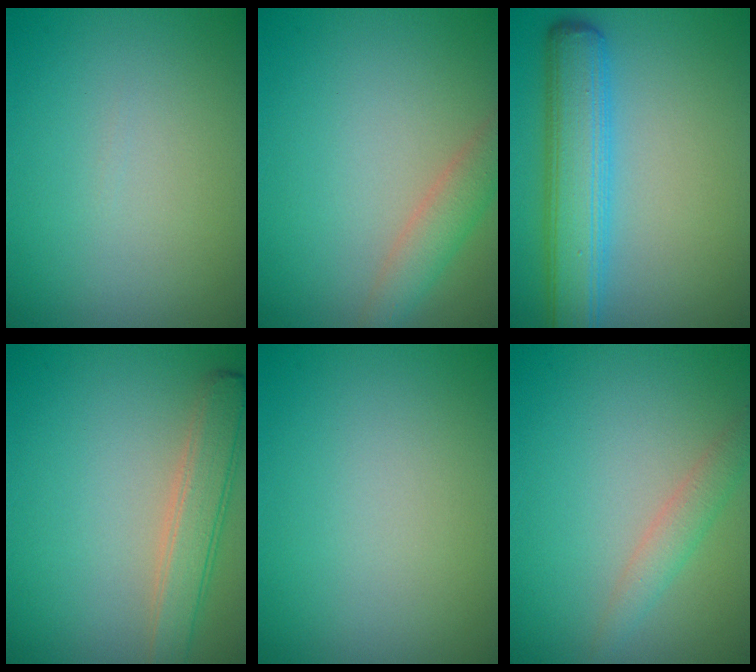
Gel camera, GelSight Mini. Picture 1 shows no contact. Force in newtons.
{"total": 2.9, "press": 2.9, "slide": 0.1}
{"total": 6.5, "press": 6.5, "slide": 0.1}
{"total": 3.5, "press": 3.5, "slide": 0.2}
{"total": 0.0}
{"total": 2.0, "press": 2.0, "slide": 0.0}